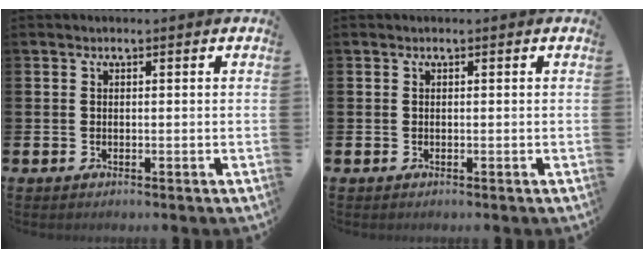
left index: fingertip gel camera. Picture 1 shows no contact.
{"total": 0.0}